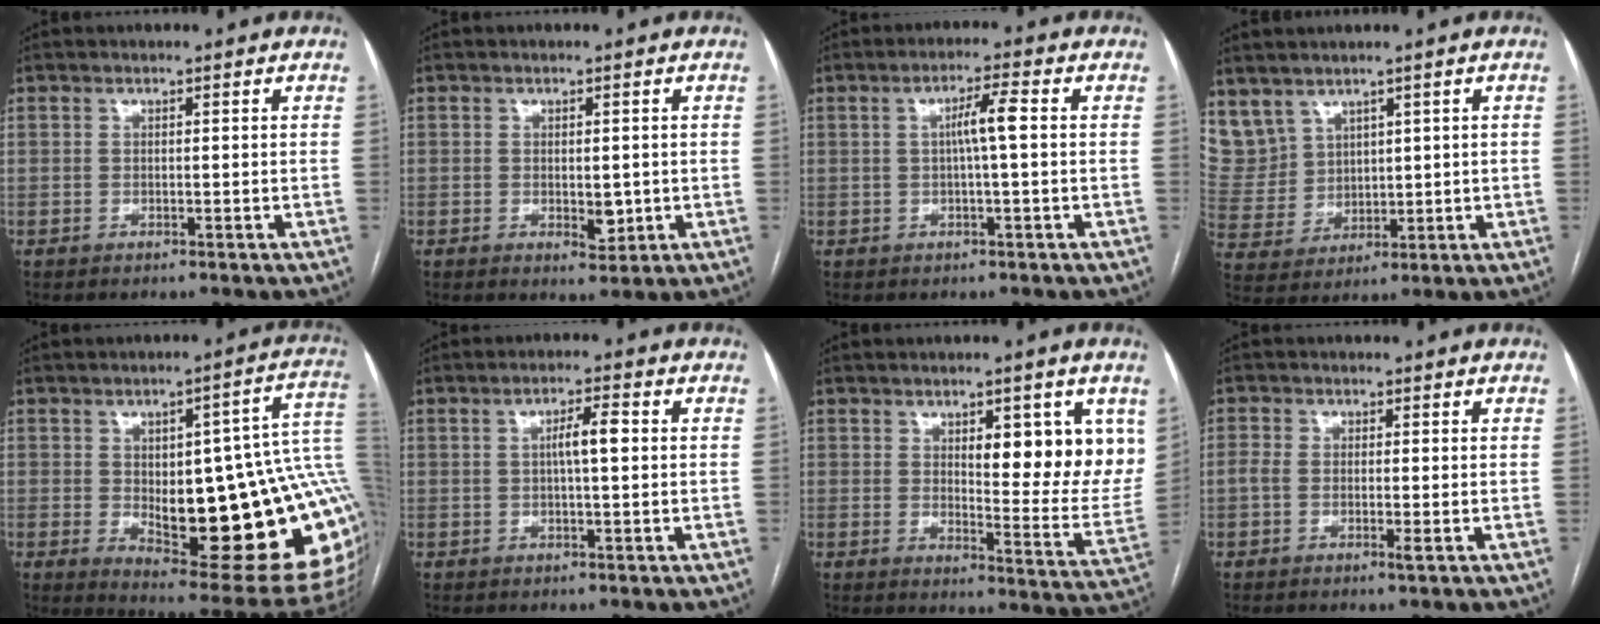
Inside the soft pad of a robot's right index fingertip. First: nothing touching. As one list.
[{"total": 2.9, "force": [-0.4, 1.5, 2.5], "torque": [-0.034, -0.005, 0.002]}, {"total": 4.1, "force": [0.3, 0.0, 4.1], "torque": [-0.073, 0.009, 0.006]}, {"total": 9.5, "force": [6.2, 7.1, 1.5], "torque": [-0.055, 0.030, 0.154]}, {"total": 27.7, "force": [-0.5, 7.8, 26.6], "torque": [-0.257, 0.022, 0.016]}, {"total": 3.8, "force": [0.4, 0.5, 3.7], "torque": [-0.066, 0.008, 0.006]}, {"total": 13.4, "force": [4.9, 3.3, 12.0], "torque": [-0.145, -0.014, 0.069]}, {"total": 1.6, "force": [-0.4, 0.5, 1.5], "torque": [-0.029, 0.000, -0.007]}]